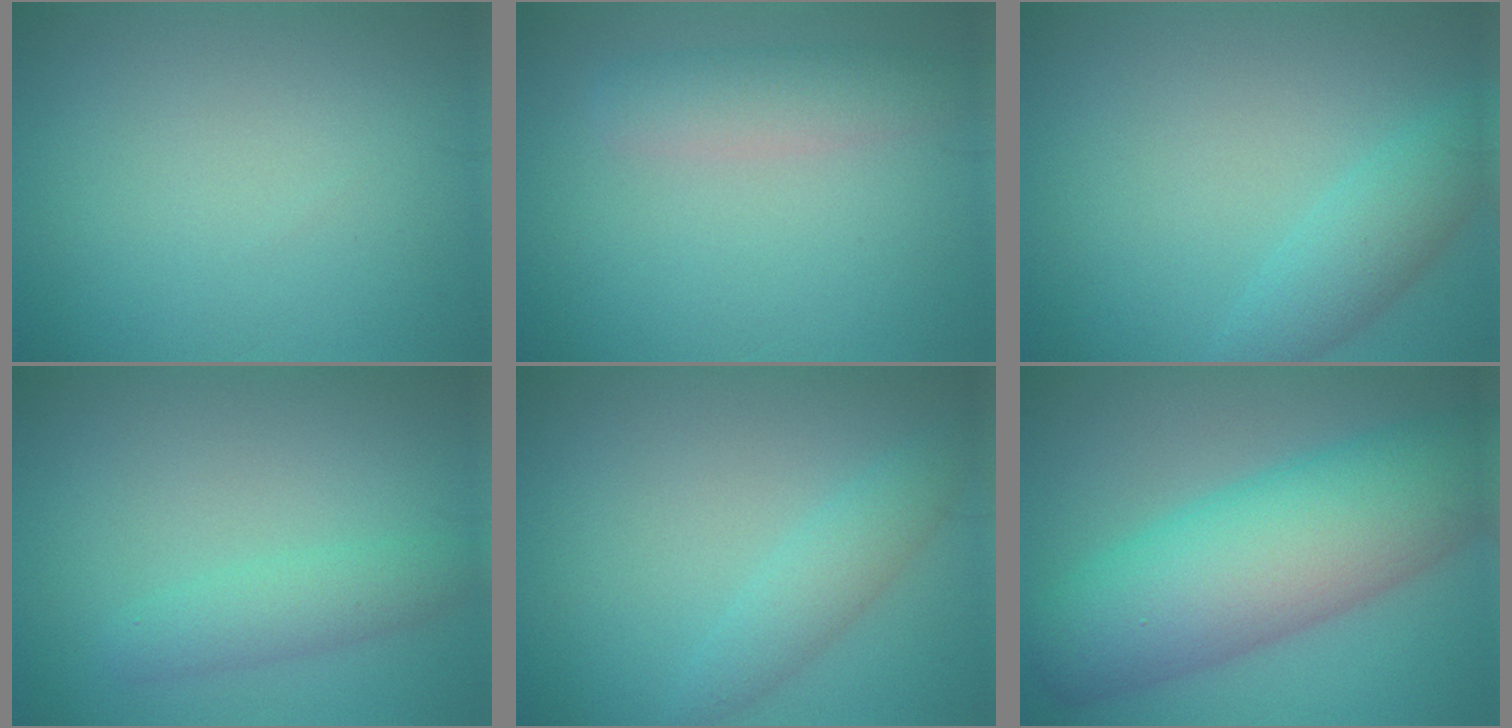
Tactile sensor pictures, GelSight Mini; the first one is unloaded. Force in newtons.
{"total": 3.0, "press": 3.0, "slide": 0.1}
{"total": 3.2, "press": 3.1, "slide": 0.2}
{"total": 2.4, "press": 2.4, "slide": 0.1}
{"total": 2.5, "press": 2.5, "slide": 0.2}
{"total": 11.0, "press": 11.0, "slide": 0.2}